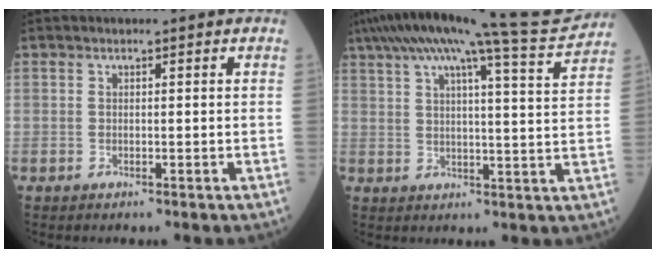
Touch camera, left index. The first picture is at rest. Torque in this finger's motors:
{"motor_torque": [0.87, -1.26, 0.77, 0.21]}